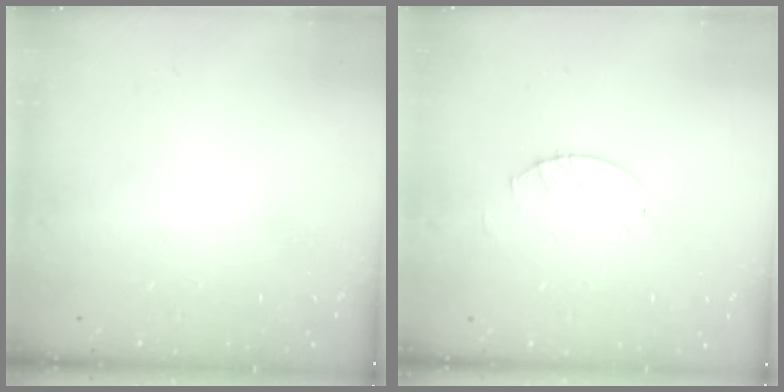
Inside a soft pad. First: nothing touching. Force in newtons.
{"total": 2.0, "press": 2.0, "slide": 0.2}